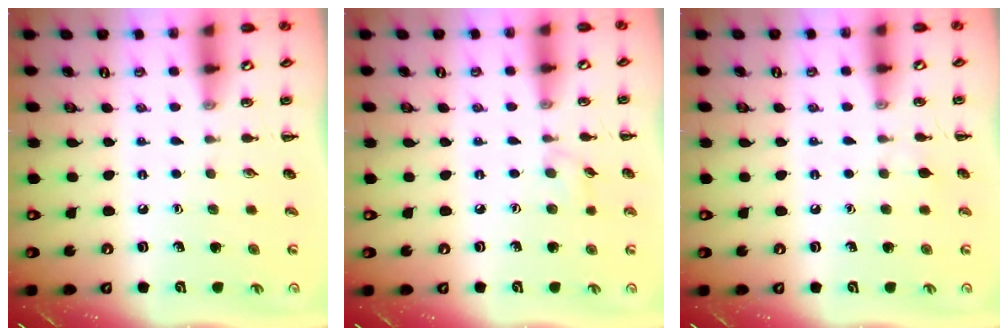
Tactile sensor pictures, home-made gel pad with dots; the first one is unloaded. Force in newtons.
{"total": 3.7, "press": 3.4, "slide": 1.4}
{"total": 2.8, "press": 2.6, "slide": 0.8}